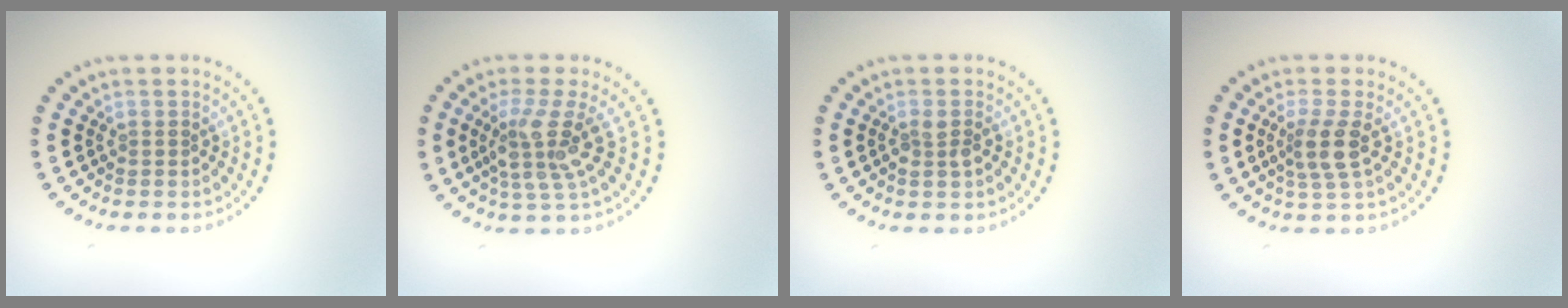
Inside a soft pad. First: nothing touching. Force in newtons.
{"total": 3.9, "press": 2.9, "slide": 2.6}
{"total": 1.3, "press": 1.3, "slide": 0.3}
{"total": 2.7, "press": 2.2, "slide": 1.5}